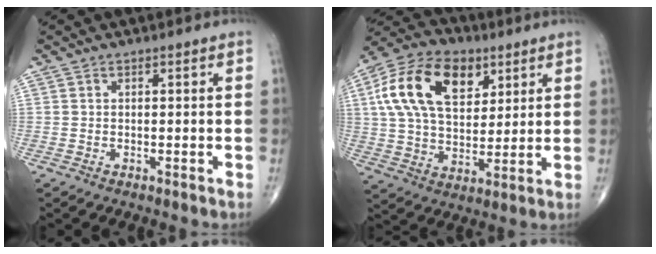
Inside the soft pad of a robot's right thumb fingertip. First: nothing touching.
{"total": 19.4, "force": [7.1, 11.8, 13.8], "torque": [-0.235, -0.006, 0.122]}